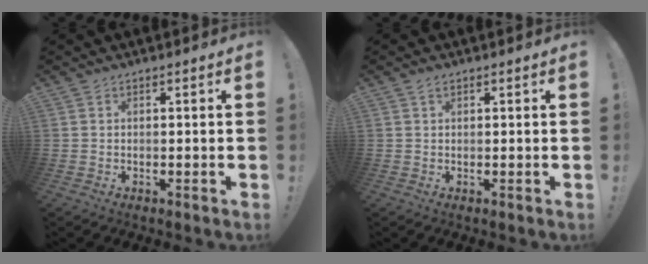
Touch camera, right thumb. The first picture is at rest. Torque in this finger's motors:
{"motor_torque": [-0.05, 0.21, 0.03, -0.29, 0.00]}